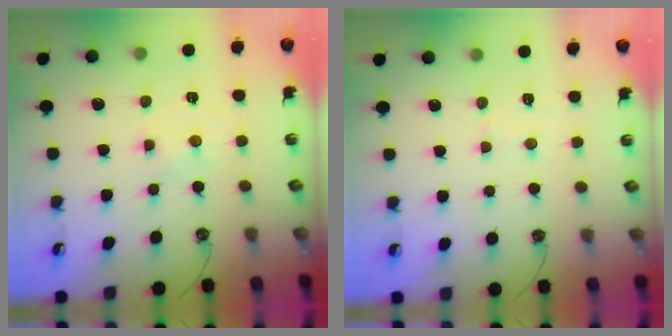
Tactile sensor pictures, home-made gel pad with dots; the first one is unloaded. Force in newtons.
{"total": 2.5, "press": 2.5, "slide": 0.4}